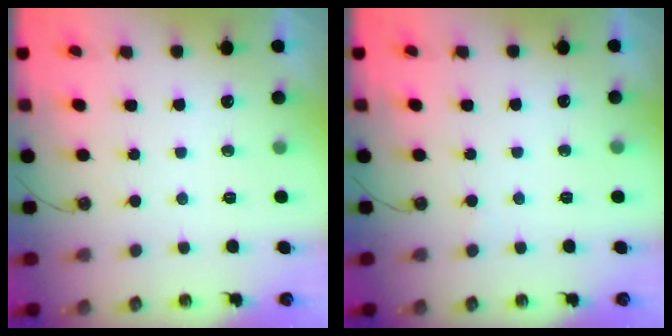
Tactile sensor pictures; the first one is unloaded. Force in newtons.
{"total": 5.5, "press": 5.5, "slide": 0.4}